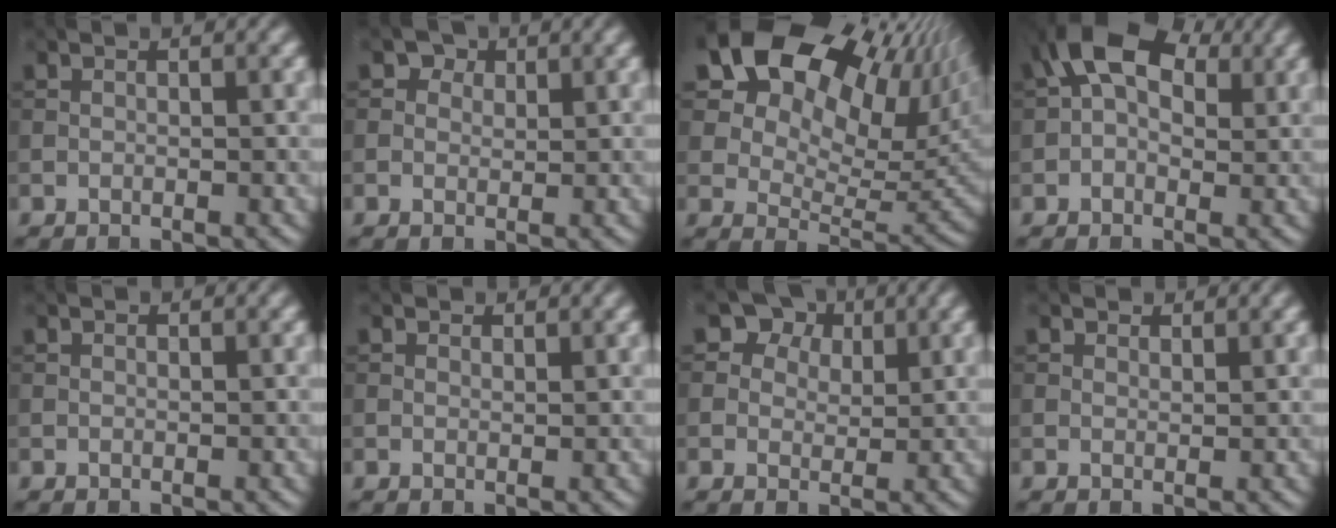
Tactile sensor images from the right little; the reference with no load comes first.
{"total": 2.3, "force": [1.3, 1.6, 0.9], "torque": [-0.014, -0.006, 0.014]}
{"total": 18.7, "force": [10.7, 10.1, 11.5], "torque": [-0.205, 0.042, 0.171]}
{"total": 7.6, "force": [2.5, 4.6, 5.4], "torque": [-0.088, 0.018, 0.025]}
{"total": 0.0}
{"total": 0.9, "force": [0.8, 0.4, 0.1], "torque": [-0.003, -0.003, 0.011]}
{"total": 4.8, "force": [2.8, 3.4, 2.0], "torque": [-0.044, -0.007, 0.029]}
{"total": 1.3, "force": [1.1, 0.5, 0.2], "torque": [-0.006, -0.003, 0.016]}